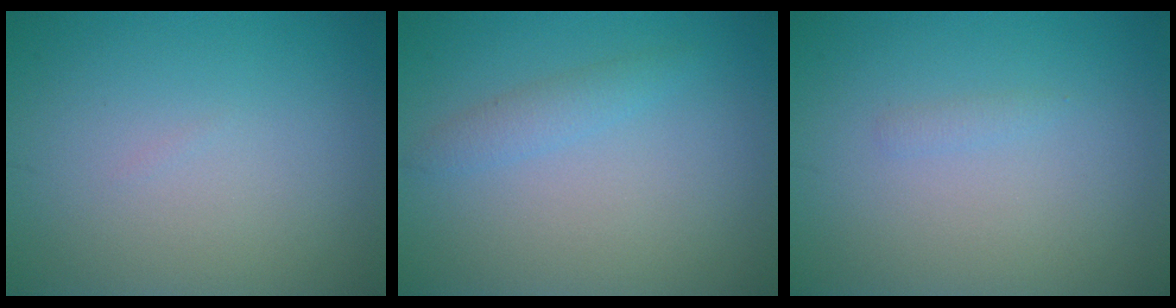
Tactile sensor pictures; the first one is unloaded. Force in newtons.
{"total": 1.5, "press": 1.5, "slide": 0.1}
{"total": 0.6, "press": 0.6, "slide": 0.1}